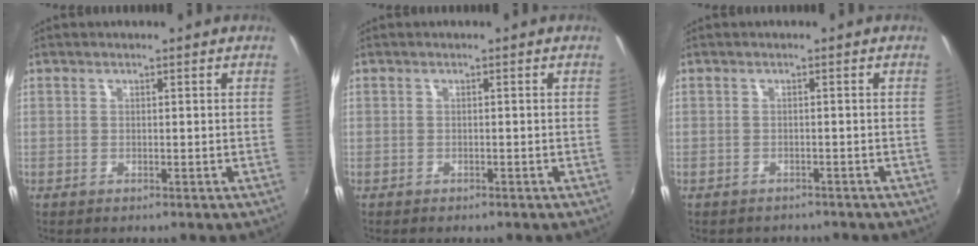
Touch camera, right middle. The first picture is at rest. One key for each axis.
{"total": 1.0, "fx": -0.8, "fy": 0.5, "fz": 0.2, "tx": -0.010, "ty": -0.003, "tz": -0.012}
{"total": 2.7, "fx": -2.4, "fy": 1.2, "fz": 0.4, "tx": -0.015, "ty": -0.013, "tz": -0.031}